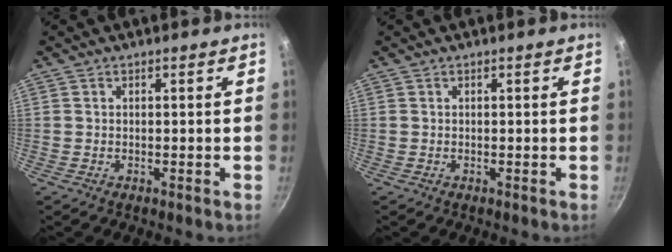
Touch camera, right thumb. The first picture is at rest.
{"total": 0.0}